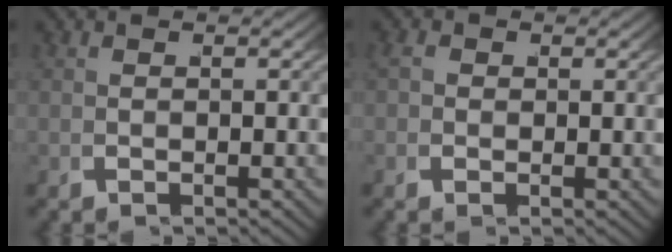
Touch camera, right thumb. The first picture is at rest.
{"total": 1.1, "force": [0.0, 1.1, 0.2], "torque": [-0.002, 0.002, -0.003]}